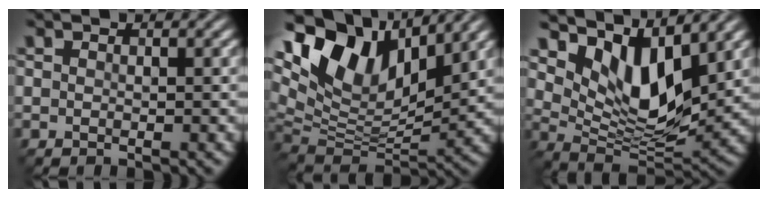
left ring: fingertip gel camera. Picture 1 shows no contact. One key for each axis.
{"total": 12.5, "fx": 7.1, "fy": 6.0, "fz": 8.4, "tx": -0.170, "ty": 0.017, "tz": 0.127}
{"total": 8.6, "fx": 4.8, "fy": 3.6, "fz": 6.2, "tx": -0.116, "ty": -0.013, "tz": 0.087}